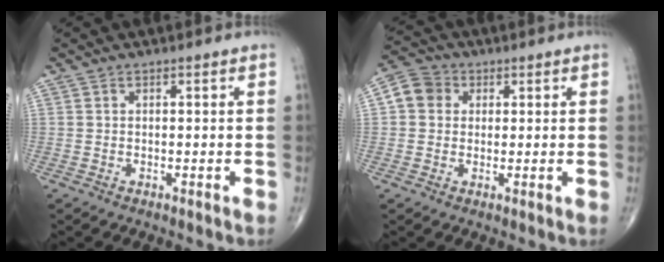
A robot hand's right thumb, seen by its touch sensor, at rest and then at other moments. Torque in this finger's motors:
{"motor_torque": [0.02, 0.02, 0.06, 0.03, 0.10]}